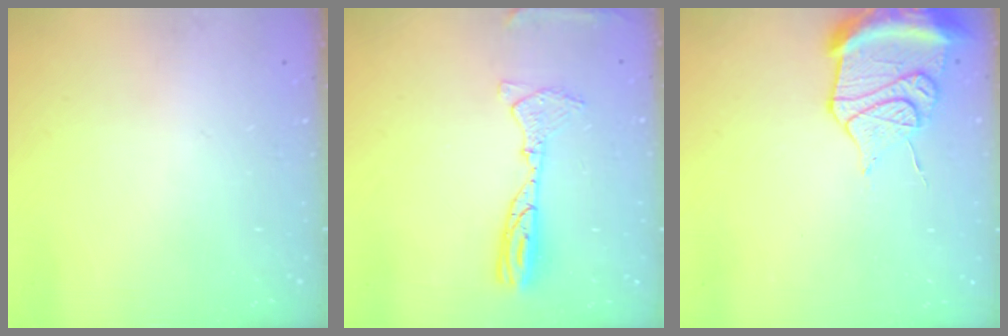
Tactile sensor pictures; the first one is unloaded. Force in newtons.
{"total": 10.6, "press": 10.4, "slide": 2.2}
{"total": 15.7, "press": 14.5, "slide": 6.0}